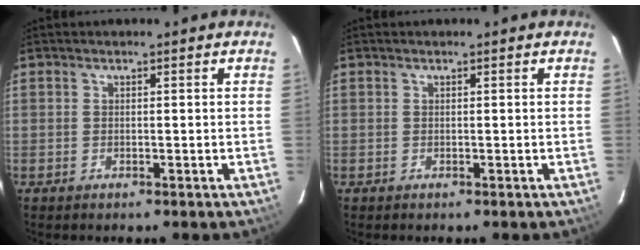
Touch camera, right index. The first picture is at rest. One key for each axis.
{"total": 0.0}